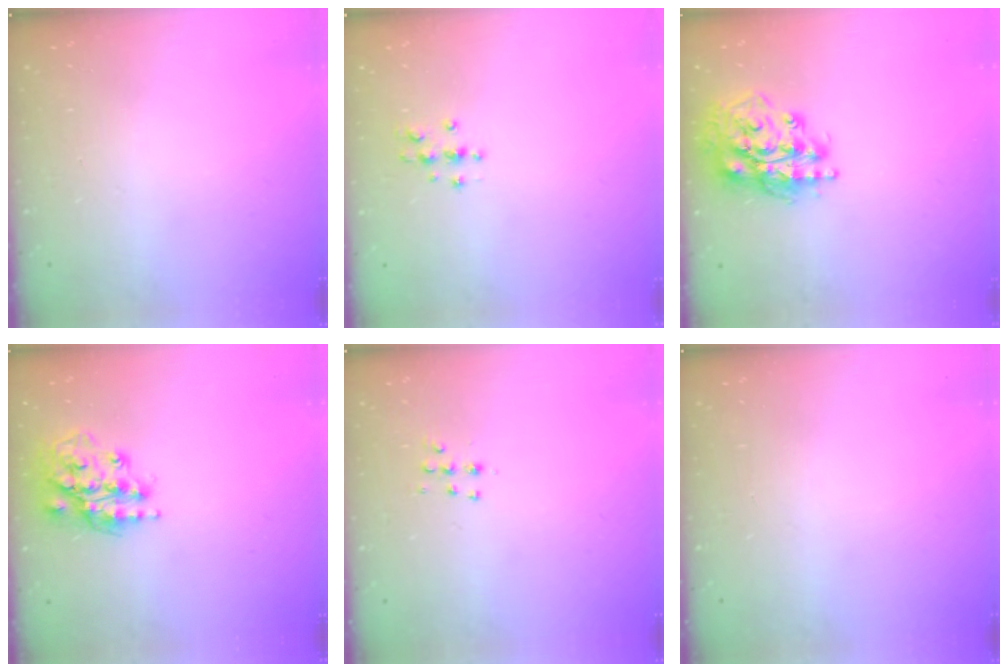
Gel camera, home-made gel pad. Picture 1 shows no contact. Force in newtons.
{"total": 3.7, "press": 3.6, "slide": 0.5}
{"total": 17.0, "press": 16.9, "slide": 2.3}
{"total": 17.5, "press": 17.4, "slide": 1.4}
{"total": 5.2, "press": 5.1, "slide": 1.0}
{"total": 0.0}